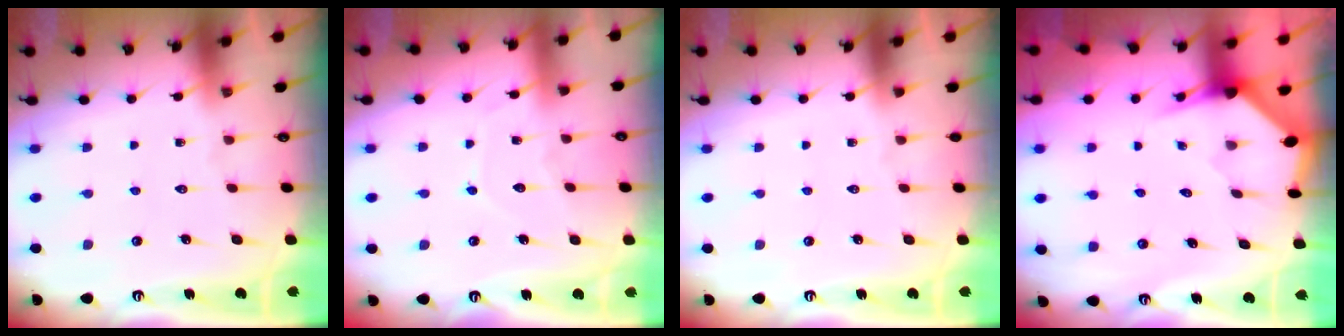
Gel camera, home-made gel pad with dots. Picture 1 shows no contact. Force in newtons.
{"total": 6.2, "press": 6.1, "slide": 0.7}
{"total": 0.0}
{"total": 2.7, "press": 2.7, "slide": 0.2}